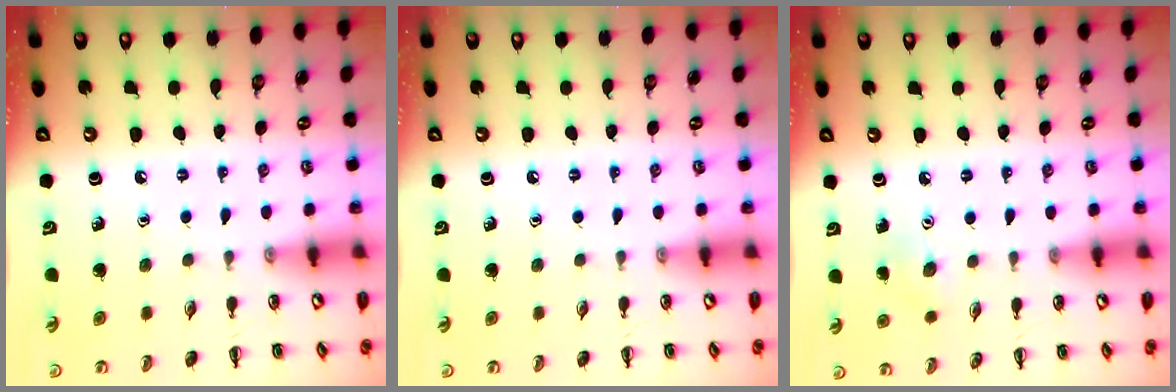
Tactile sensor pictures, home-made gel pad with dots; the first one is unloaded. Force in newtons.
{"total": 0.0}
{"total": 5.5, "press": 5.2, "slide": 1.6}